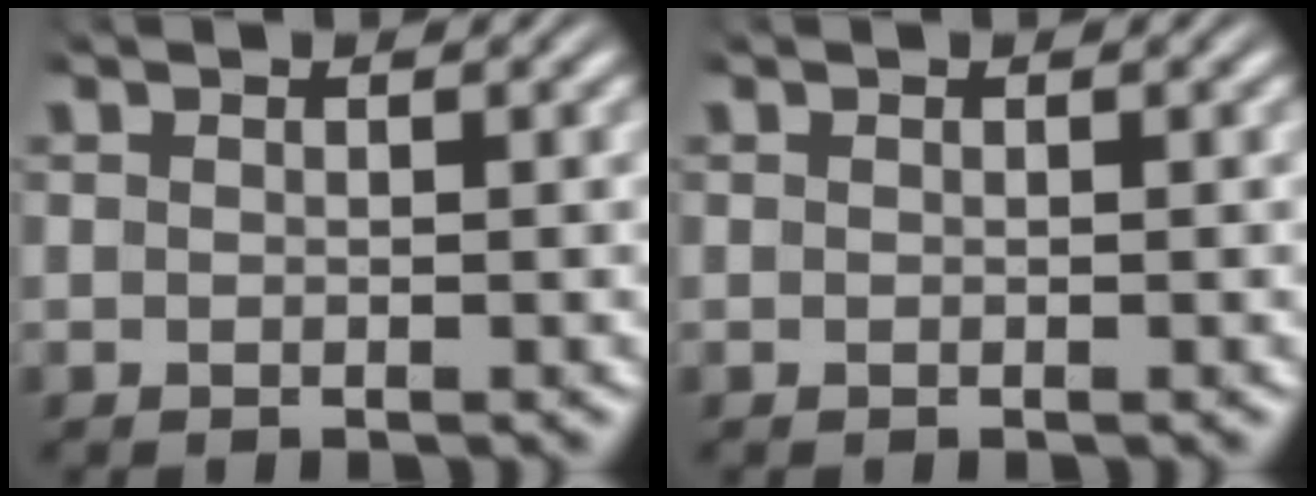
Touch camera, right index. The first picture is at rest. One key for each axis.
{"total": 0.0}